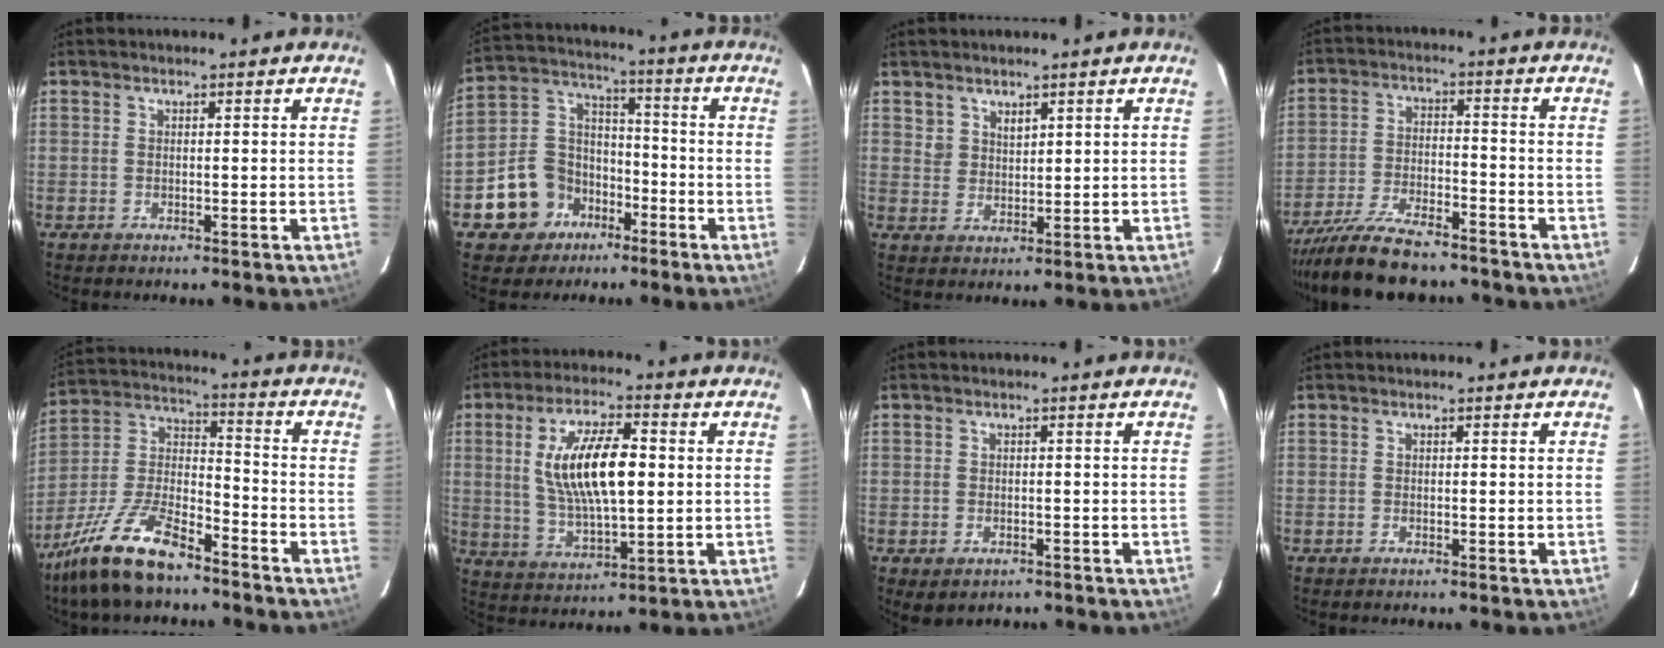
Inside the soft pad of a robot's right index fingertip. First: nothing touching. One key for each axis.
{"total": 11.9, "fx": -6.4, "fy": 9.7, "fz": 2.5, "tx": -0.072, "ty": 0.049, "tz": -0.099}
{"total": 3.2, "fx": 2.4, "fy": 2.1, "fz": 0.4, "tx": 0.000, "ty": 0.005, "tz": 0.046}
{"total": 16.6, "fx": -14.3, "fy": 4.4, "fz": 7.2, "tx": -0.160, "ty": -0.026, "tz": -0.237}
{"total": 16.9, "fx": -12.0, "fy": 5.9, "fz": 10.5, "tx": -0.231, "ty": 0.000, "tz": -0.226}
{"total": 14.7, "fx": 2.1, "fy": 5.9, "fz": 13.3, "tx": -0.248, "ty": 0.001, "tz": 0.047}
{"total": 2.7, "fx": -1.2, "fy": 2.0, "fz": 1.2, "tx": -0.023, "ty": -0.008, "tz": -0.013}
{"total": 0.0}